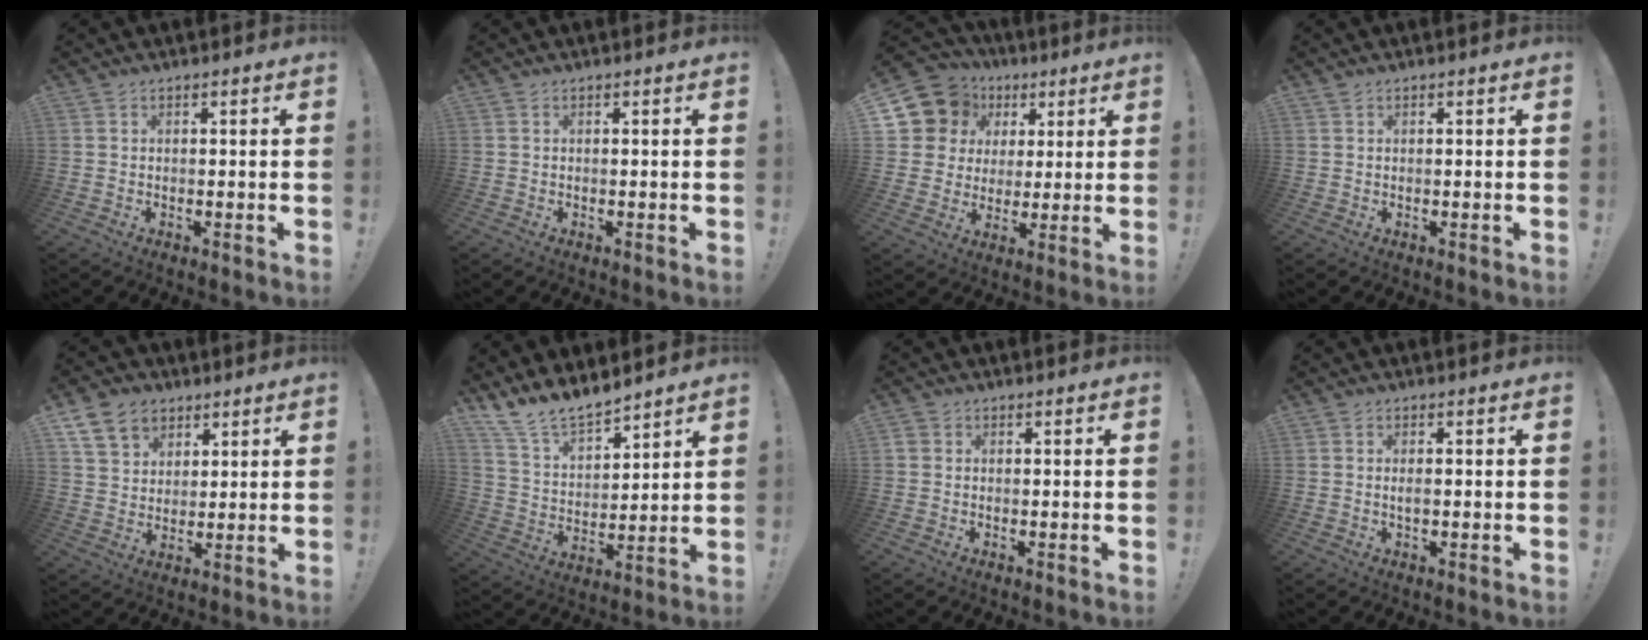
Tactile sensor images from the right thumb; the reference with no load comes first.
{"total": 0.0}
{"total": 12.2, "force": [5.4, 10.3, 3.7], "torque": [-0.068, -0.024, 0.117]}
{"total": 0.5, "force": [0.5, 0.2, 0.0], "torque": [0.008, -0.003, 0.008]}
{"total": 11.6, "force": [6.2, 8.8, 4.4], "torque": [-0.071, -0.026, 0.124]}
{"total": 11.5, "force": [10.8, 3.0, 2.5], "torque": [-0.079, -0.087, 0.206]}
{"total": 1.4, "force": [0.2, 1.2, 0.6], "torque": [-0.013, 0.004, 0.004]}
{"total": 1.3, "force": [-0.1, 0.4, 1.2], "torque": [-0.015, -0.002, -0.004]}